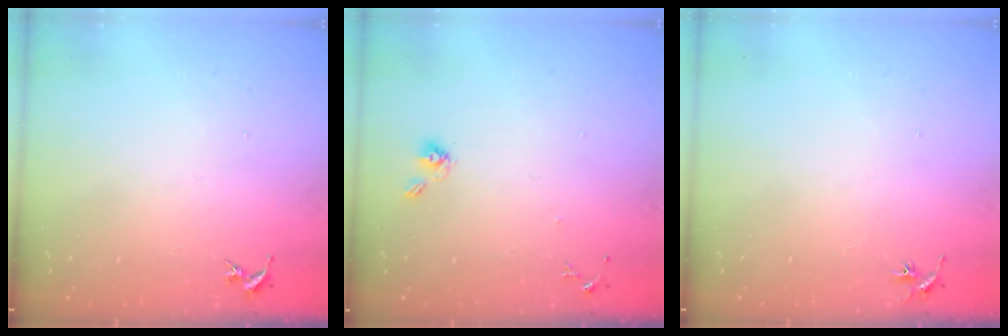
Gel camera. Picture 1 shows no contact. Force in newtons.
{"total": 6.5, "press": 6.4, "slide": 1.5}
{"total": 2.9, "press": 2.9, "slide": 0.3}